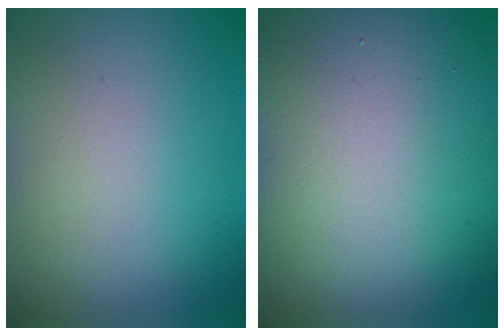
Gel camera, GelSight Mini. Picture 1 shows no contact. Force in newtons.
{"total": 16.7, "press": 16.6, "slide": 1.1}